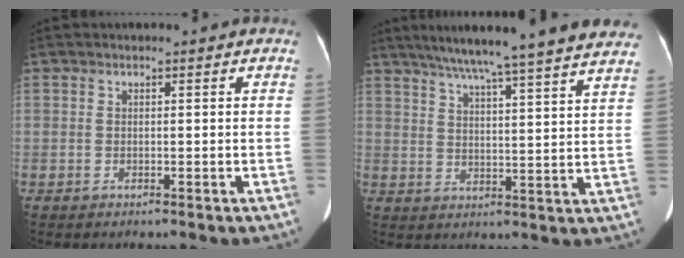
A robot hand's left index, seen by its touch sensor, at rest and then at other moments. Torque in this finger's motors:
{"motor_torque": [0.70, -0.93, 0.13, 0.17]}